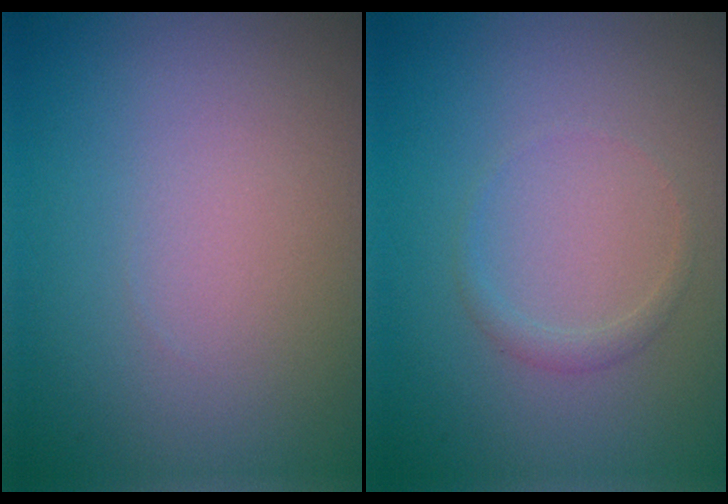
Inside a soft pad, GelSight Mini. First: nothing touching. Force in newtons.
{"total": 0.9, "press": 0.9, "slide": 0.2}